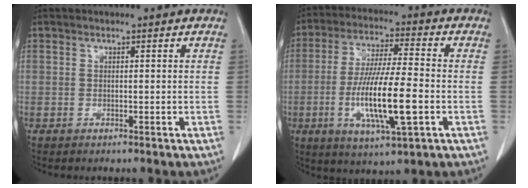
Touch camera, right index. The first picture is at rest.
{"total": 13.8, "force": [-3.3, 1.7, 13.3], "torque": [-0.257, -0.014, -0.060]}